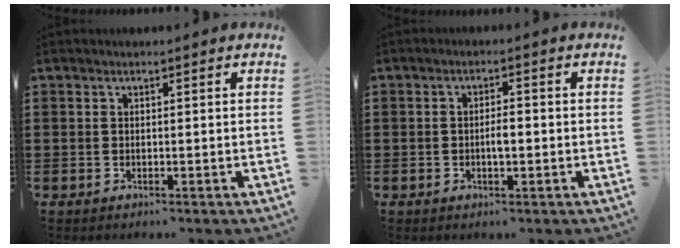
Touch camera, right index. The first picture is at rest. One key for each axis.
{"total": 2.5, "fx": -0.4, "fy": 0.8, "fz": 2.4, "tx": -0.044, "ty": 0.003, "tz": -0.008}